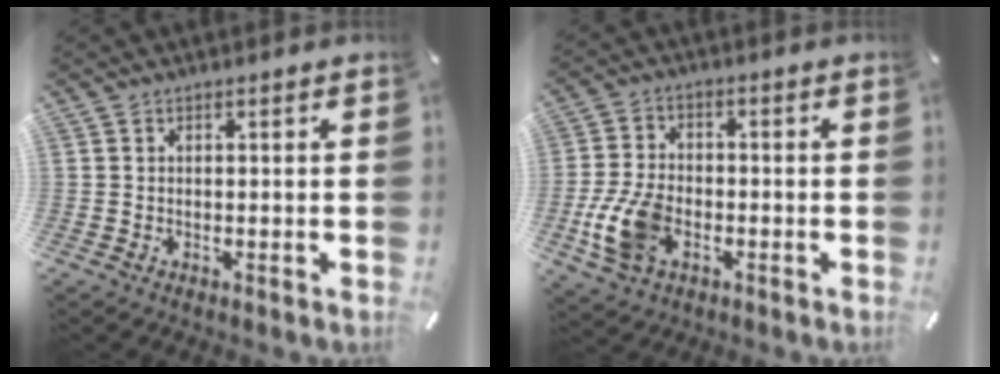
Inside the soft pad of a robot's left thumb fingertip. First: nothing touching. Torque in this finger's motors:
{"motor_torque": [0.78, 1.14, 0.36, -0.36, 0.17]}